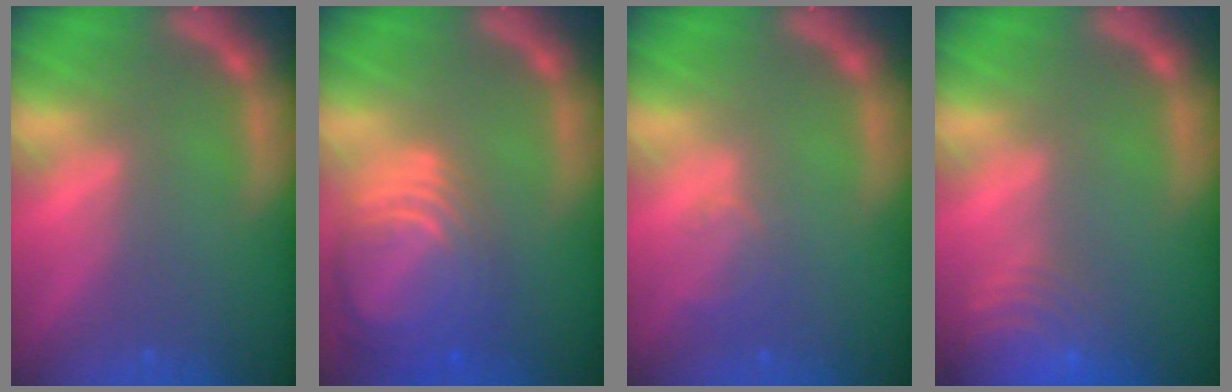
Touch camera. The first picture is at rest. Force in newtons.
{"total": 10.0}
{"total": 2.0}
{"total": 8.5}